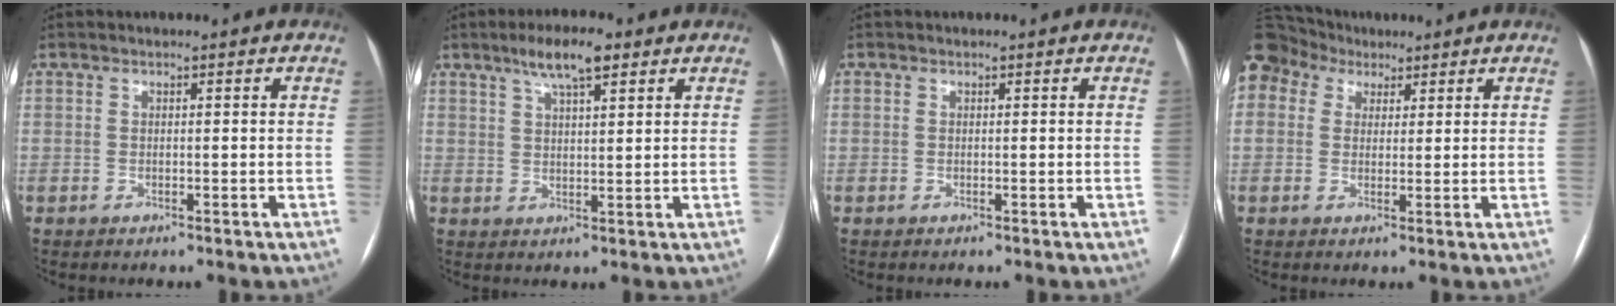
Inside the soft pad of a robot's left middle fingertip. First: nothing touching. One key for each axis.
{"total": 6.5, "fx": 4.2, "fy": 1.4, "fz": 4.8, "tx": -0.089, "ty": 0.012, "tz": 0.071}
{"total": 0.0}
{"total": 12.0, "fx": 6.9, "fy": 8.9, "fz": 4.2, "tx": -0.136, "ty": 0.063, "tz": 0.135}